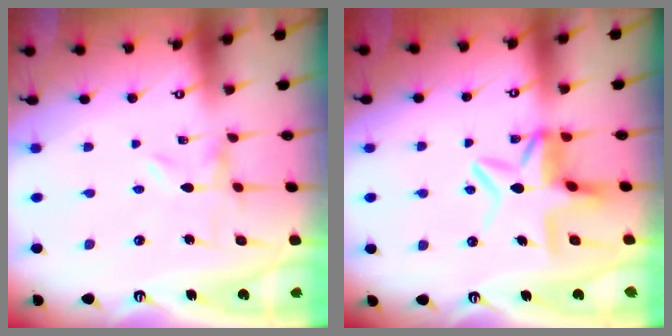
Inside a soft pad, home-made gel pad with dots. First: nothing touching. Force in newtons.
{"total": 9.4, "press": 9.2, "slide": 1.8}